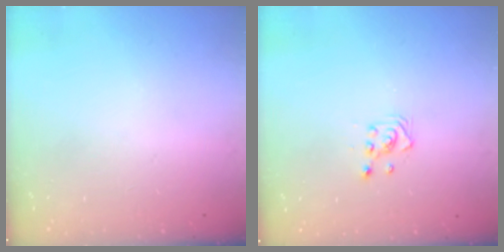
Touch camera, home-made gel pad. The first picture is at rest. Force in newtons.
{"total": 3.1, "press": 3.1, "slide": 0.3}